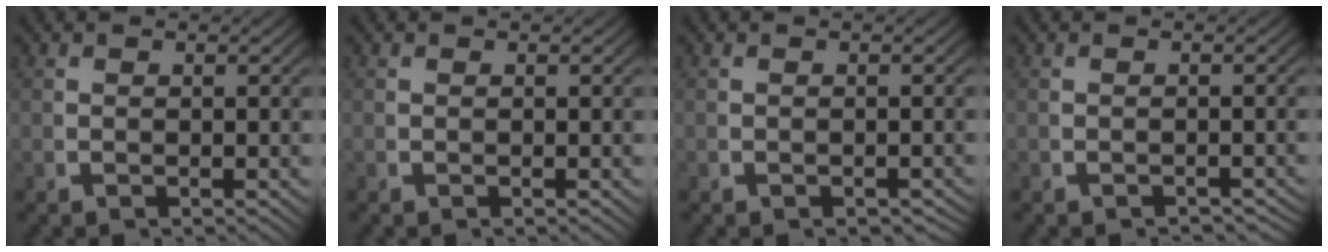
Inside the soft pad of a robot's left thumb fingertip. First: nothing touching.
{"total": 0.0}
{"total": 0.8, "force": [-0.8, 0.2, 0.2], "torque": [-0.005, -0.002, -0.010]}
{"total": 1.7, "force": [-1.7, 0.2, 0.2], "torque": [-0.001, -0.003, -0.025]}